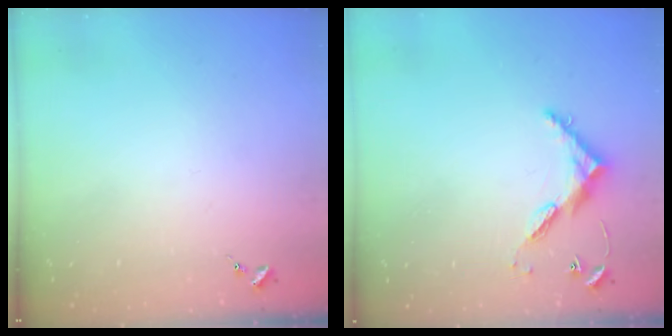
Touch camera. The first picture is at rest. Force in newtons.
{"total": 6.8, "press": 6.8, "slide": 0.5}